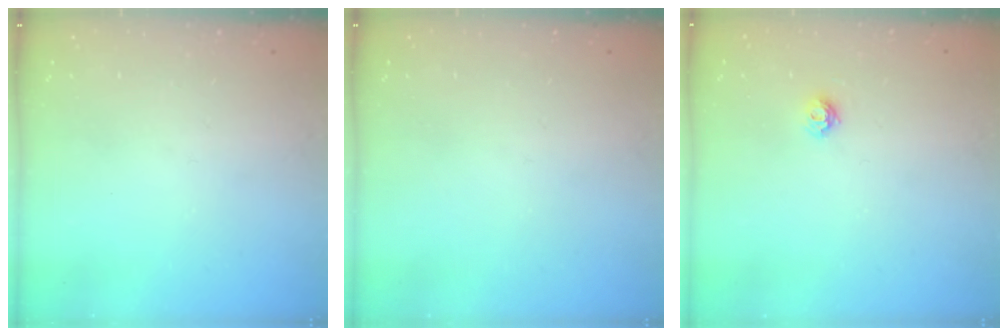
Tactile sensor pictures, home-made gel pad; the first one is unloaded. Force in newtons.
{"total": 0.0}
{"total": 5.8, "press": 5.8, "slide": 0.3}